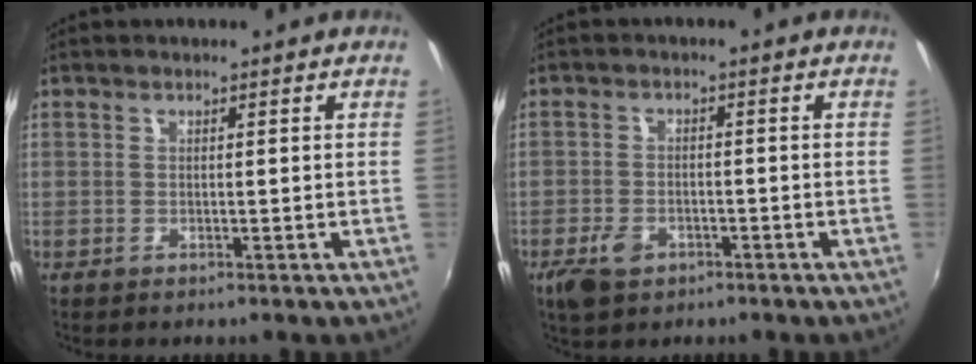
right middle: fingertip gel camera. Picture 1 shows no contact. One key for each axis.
{"total": 5.8, "fx": -3.4, "fy": 3.5, "fz": 3.0, "tx": -0.082, "ty": -0.007, "tz": -0.062}